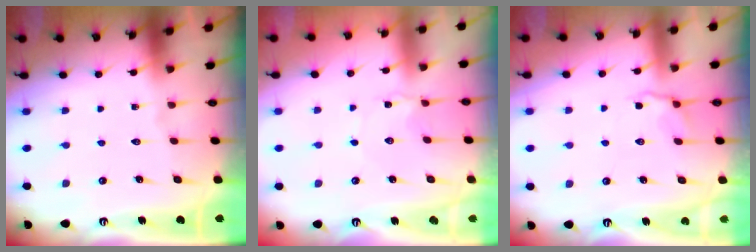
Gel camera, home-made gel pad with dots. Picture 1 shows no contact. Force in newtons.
{"total": 2.5, "press": 2.5, "slide": 0.3}
{"total": 4.4, "press": 3.9, "slide": 2.2}